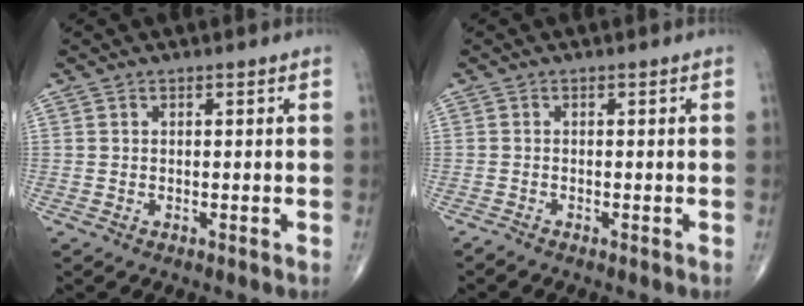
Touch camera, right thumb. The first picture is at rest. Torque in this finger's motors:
{"motor_torque": [-0.10, 0.37, -0.33, -0.27, -0.01]}